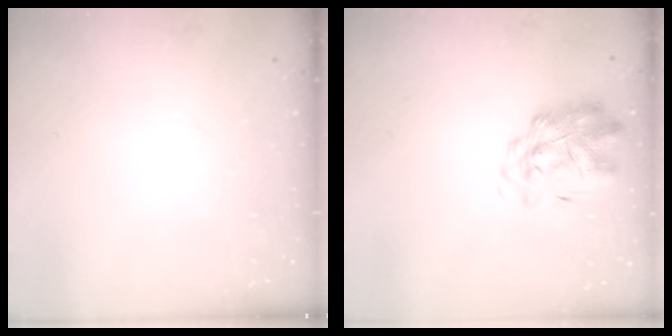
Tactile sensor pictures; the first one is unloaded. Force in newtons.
{"total": 2.4, "press": 2.2, "slide": 1.0}